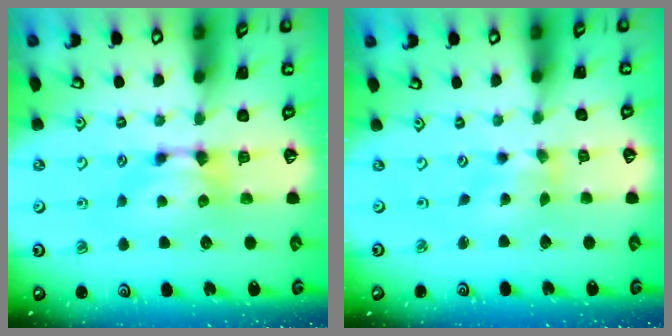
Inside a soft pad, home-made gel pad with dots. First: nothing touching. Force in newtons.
{"total": 1.3, "press": 0.7, "slide": 1.1}